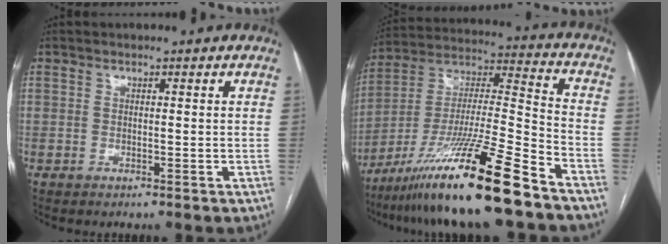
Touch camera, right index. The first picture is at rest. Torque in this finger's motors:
{"motor_torque": [1.12, -1.02, 1.05, 0.21]}